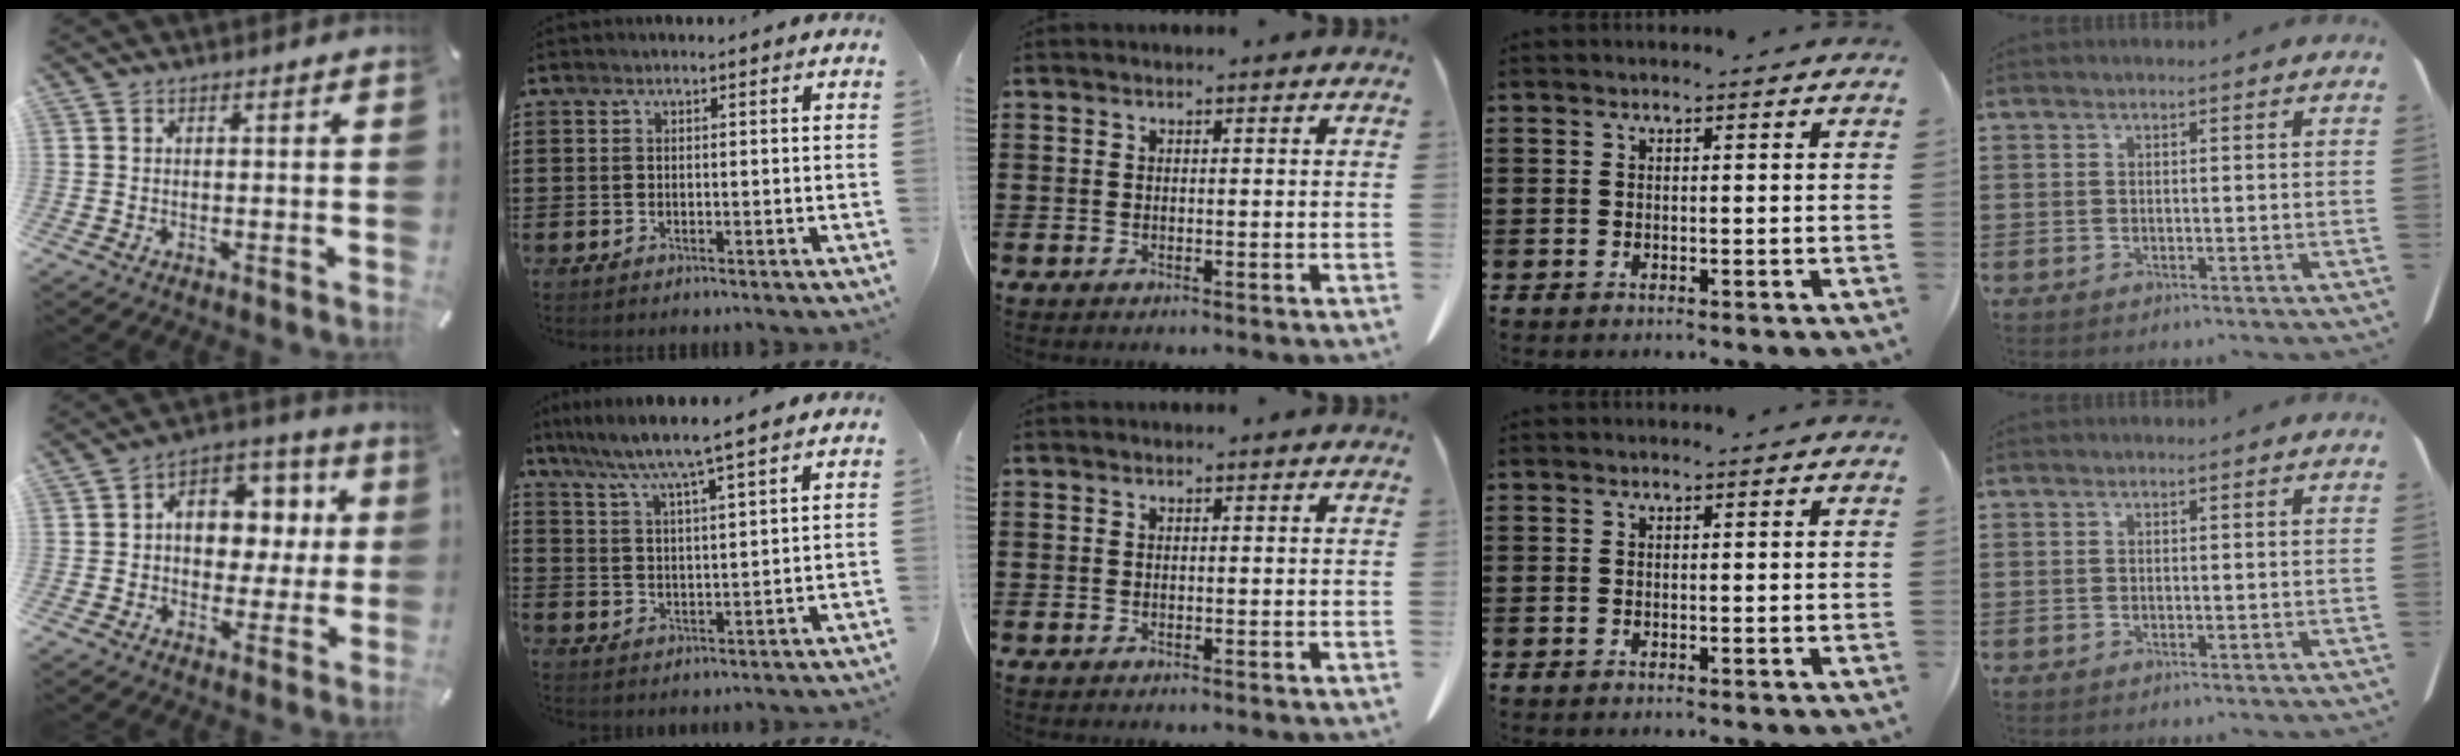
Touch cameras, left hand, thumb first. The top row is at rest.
{"thumb": {"total": 10.1, "force": [0.8, 8.5, 5.4], "torque": [-0.077, -0.003, 0.016]}, "index": {"total": 5.5, "force": [4.8, -0.9, 2.6], "torque": [-0.072, -0.032, 0.075]}}